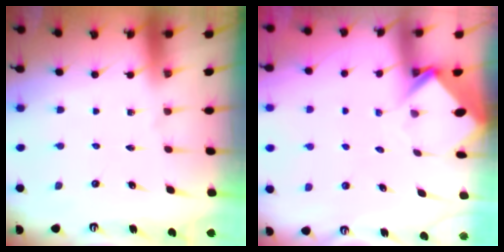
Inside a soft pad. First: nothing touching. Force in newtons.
{"total": 3.8, "press": 3.8, "slide": 0.2}